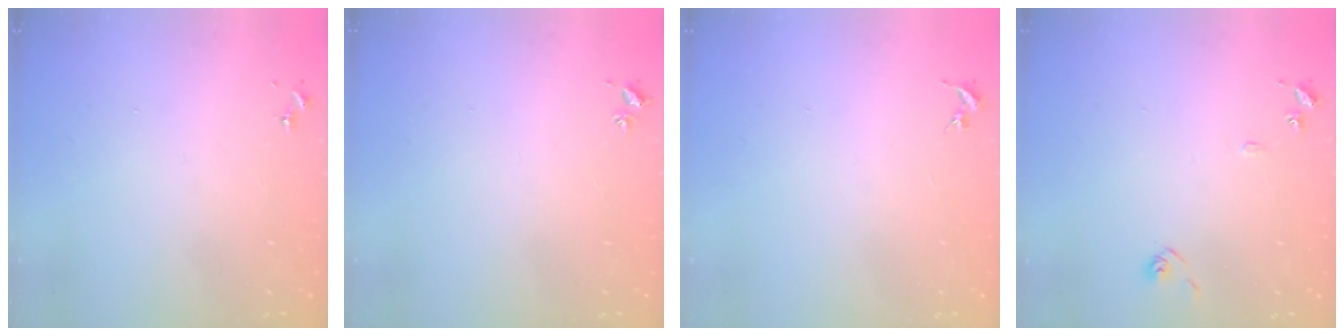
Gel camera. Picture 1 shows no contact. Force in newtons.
{"total": 2.0, "press": 2.0, "slide": 0.3}
{"total": 0.0}
{"total": 7.2, "press": 7.2, "slide": 0.7}